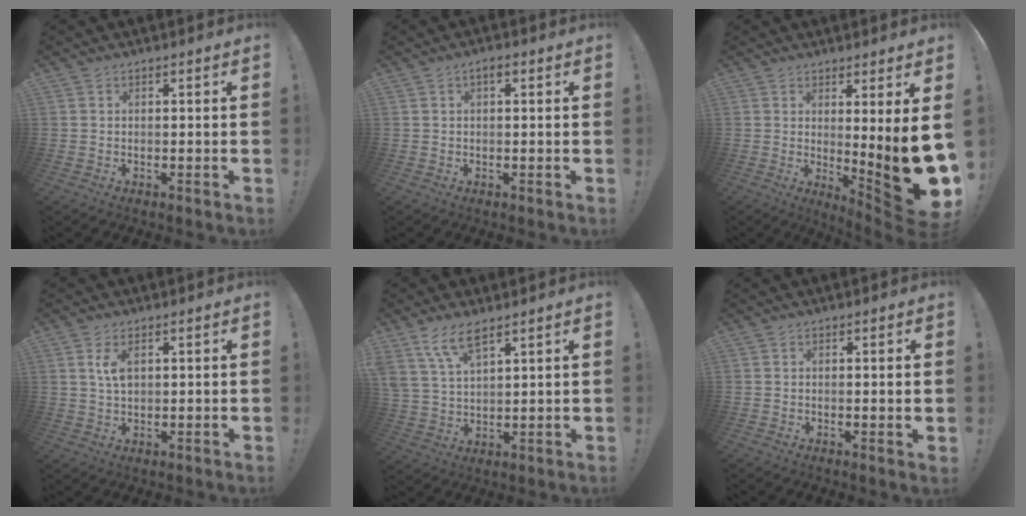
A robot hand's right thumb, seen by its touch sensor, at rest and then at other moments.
{"total": 1.5, "force": [0.5, 0.7, 1.2], "torque": [-0.020, 0.003, 0.006]}
{"total": 13.5, "force": [-0.1, 0.4, 13.5], "torque": [-0.178, -0.048, 0.003]}
{"total": 4.3, "force": [1.4, 2.3, 3.4], "torque": [-0.062, -0.006, 0.018]}
{"total": 8.8, "force": [6.3, 3.3, 5.2], "torque": [-0.105, -0.022, 0.122]}
{"total": 1.3, "force": [0.4, -0.2, 1.2], "torque": [-0.019, -0.003, 0.005]}